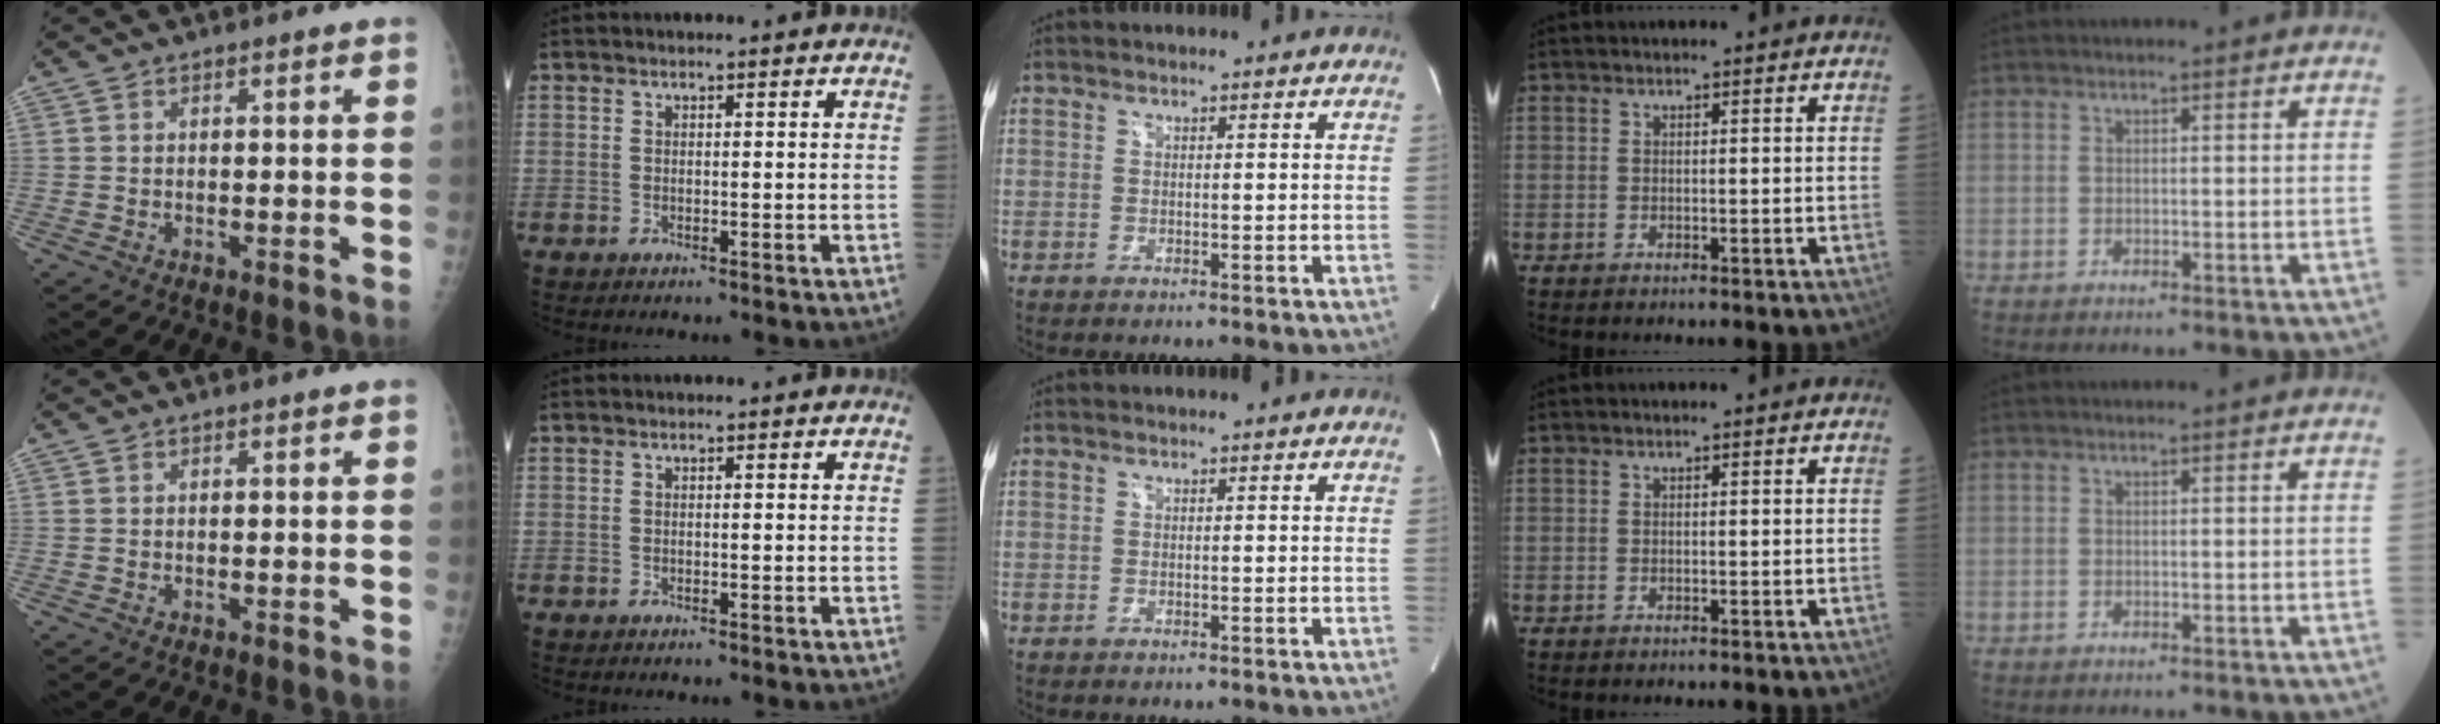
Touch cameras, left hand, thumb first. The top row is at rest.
{}